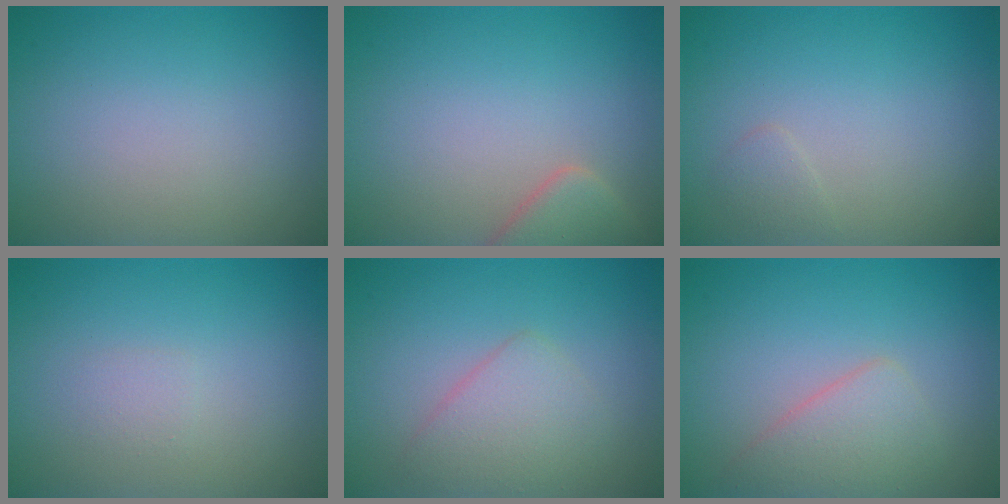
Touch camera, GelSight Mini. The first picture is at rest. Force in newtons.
{"total": 3.0, "press": 3.0, "slide": 0.3}
{"total": 0.8, "press": 0.8, "slide": 0.0}
{"total": 0.8, "press": 0.8, "slide": 0.1}
{"total": 2.8, "press": 2.8, "slide": 0.1}
{"total": 2.8, "press": 2.8, "slide": 0.2}